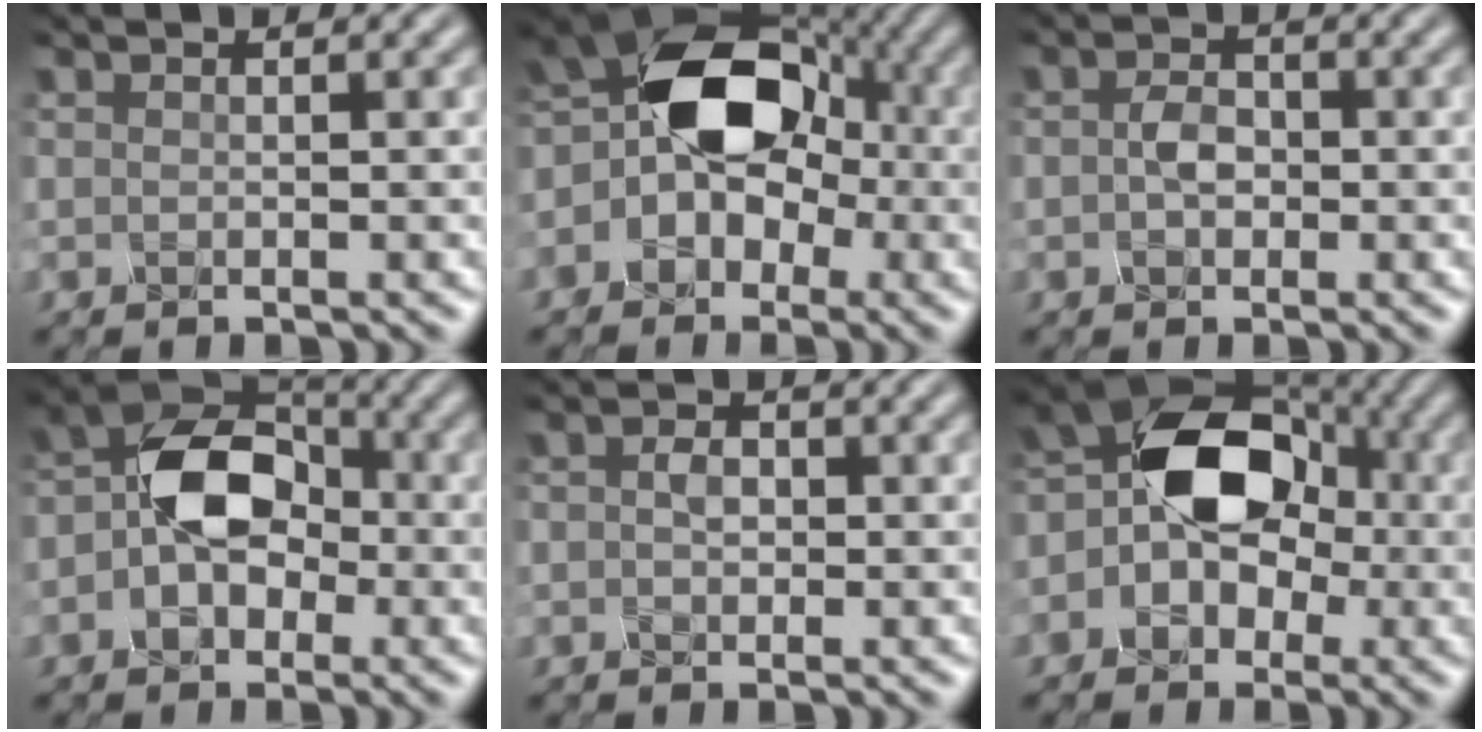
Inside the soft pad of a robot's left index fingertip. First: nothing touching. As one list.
[{"total": 10.9, "force": [-0.4, 7.9, 7.5], "torque": [-0.078, 0.029, -0.038]}, {"total": 2.1, "force": [-0.3, 1.4, 1.5], "torque": [-0.031, 0.003, -0.009]}, {"total": 7.0, "force": [-1.0, 4.9, 4.9], "torque": [-0.080, 0.014, -0.029]}, {"total": 1.6, "force": [-0.2, 1.1, 1.2], "torque": [-0.021, 0.003, -0.008]}, {"total": 9.9, "force": [-0.5, 7.4, 6.6], "torque": [-0.060, 0.026, -0.037]}]